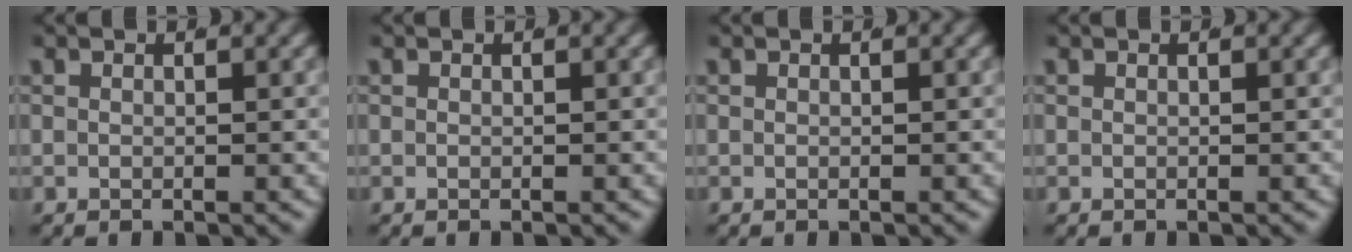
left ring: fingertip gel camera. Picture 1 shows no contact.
{"total": 0.0}
{"total": 0.0}
{"total": 0.0}